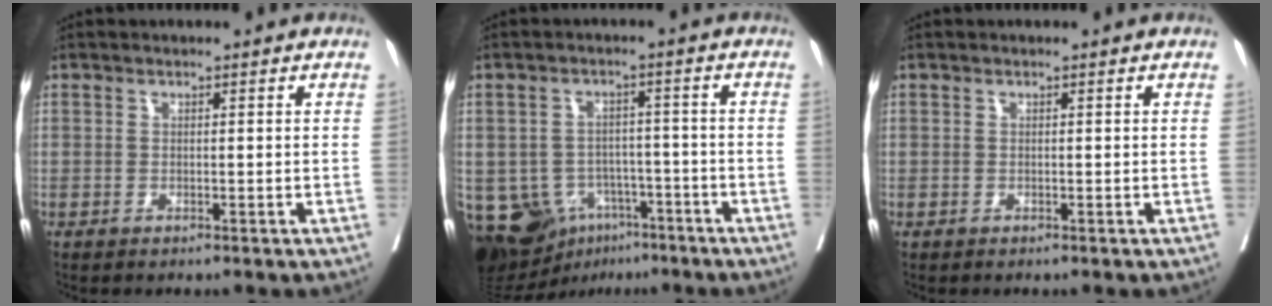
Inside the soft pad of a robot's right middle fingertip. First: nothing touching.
{"total": 11.1, "force": [-5.7, 8.4, 4.7], "torque": [-0.082, 0.018, -0.081]}
{"total": 0.0}